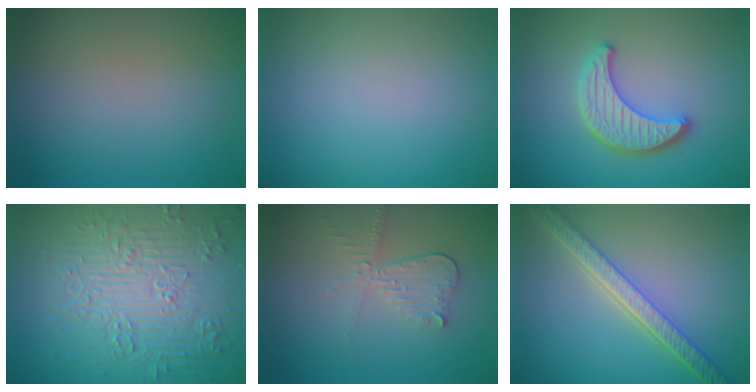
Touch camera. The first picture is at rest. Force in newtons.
{"total": 0.0}
{"total": 4.1, "press": 3.6, "slide": 1.9}
{"total": 9.6, "press": 6.8, "slide": 6.7}
{"total": 3.0, "press": 2.6, "slide": 1.5}
{"total": 5.4, "press": 4.3, "slide": 3.2}